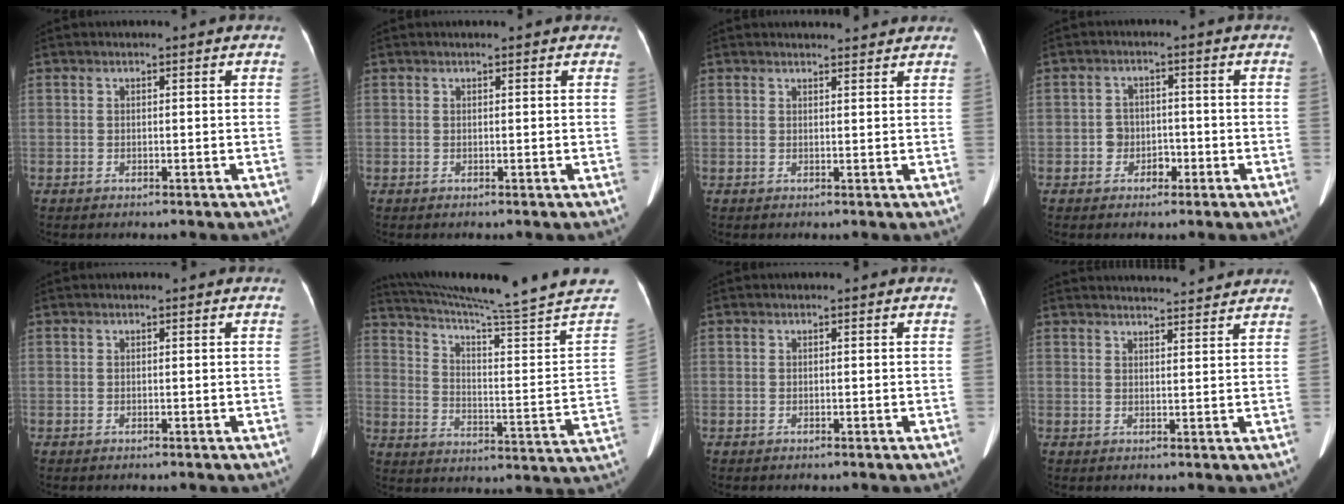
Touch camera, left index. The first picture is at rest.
{"total": 1.7, "force": [1.4, 0.6, 0.8], "torque": [-0.010, 0.020, 0.013]}
{"total": 4.3, "force": [4.1, 0.6, 0.8], "torque": [-0.014, 0.013, 0.047]}
{"total": 3.2, "force": [-1.3, 2.6, 1.3], "torque": [-0.021, 0.009, -0.019]}
{"total": 0.0}
{"total": 25.1, "force": [22.4, -1.9, 11.2], "torque": [-0.185, -0.086, 0.303]}
{"total": 0.0}
{"total": 10.0, "force": [9.7, 0.7, 2.2], "torque": [-0.028, 0.017, 0.118]}